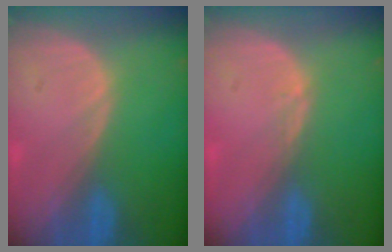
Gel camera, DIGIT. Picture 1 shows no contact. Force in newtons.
{"total": 0.6, "press": 0.4, "slide": 0.4}